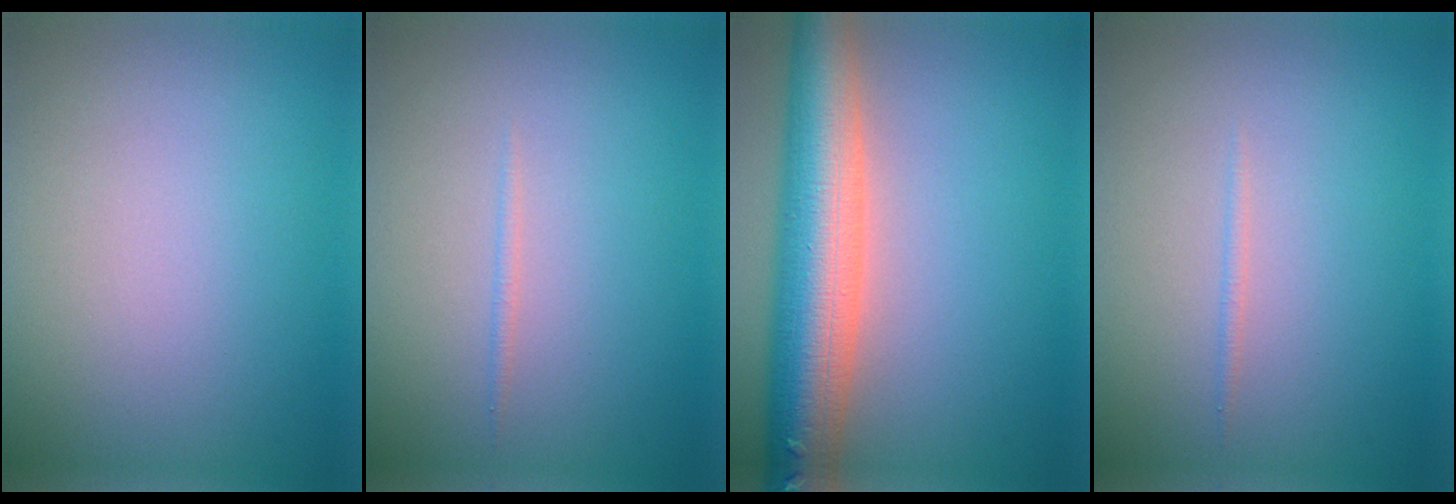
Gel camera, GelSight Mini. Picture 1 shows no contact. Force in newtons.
{"total": 0.5, "press": 0.5, "slide": 0.0}
{"total": 9.4, "press": 9.3, "slide": 0.6}
{"total": 0.5, "press": 0.5, "slide": 0.0}